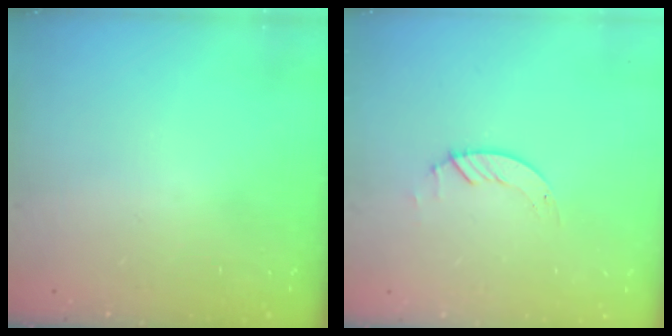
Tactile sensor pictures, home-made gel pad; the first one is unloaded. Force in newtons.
{"total": 1.3, "press": 1.3, "slide": 0.2}